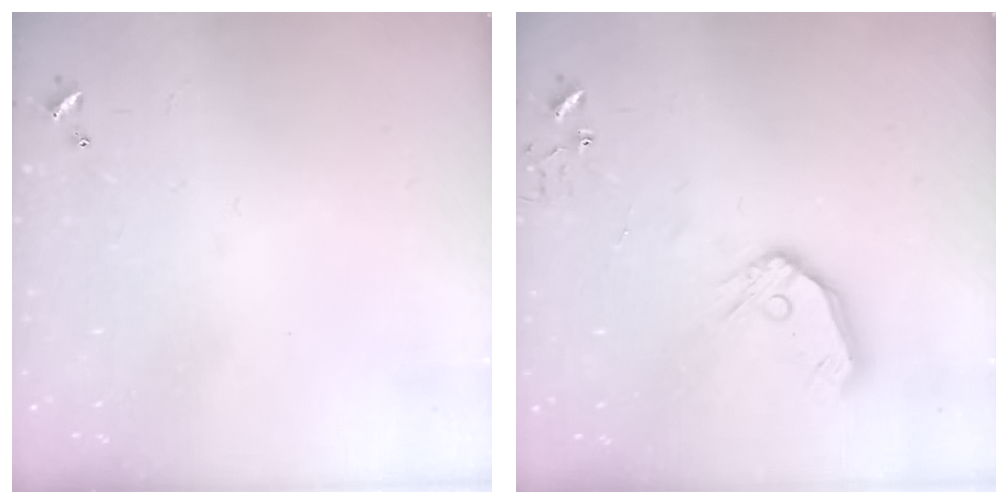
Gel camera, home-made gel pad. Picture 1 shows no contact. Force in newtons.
{"total": 11.3, "press": 11.3, "slide": 1.3}